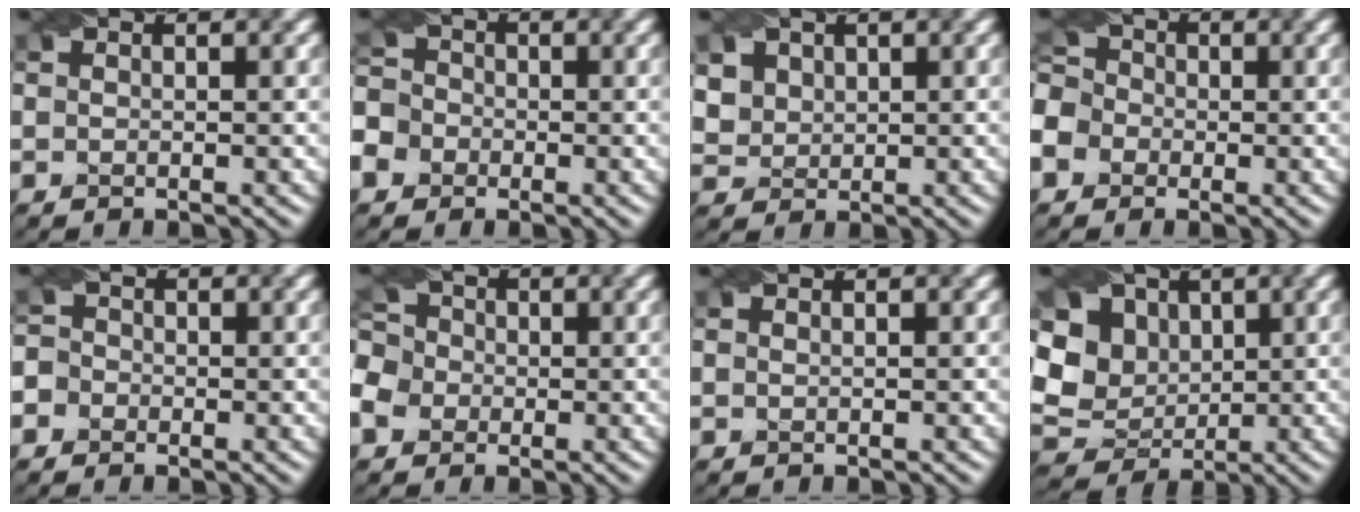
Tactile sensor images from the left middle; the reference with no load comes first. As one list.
[{"total": 7.3, "force": [-3.8, 5.7, 2.3], "torque": [-0.064, -0.006, -0.090]}, {"total": 5.0, "force": [2.1, 4.0, 2.2], "torque": [-0.071, 0.016, 0.038]}, {"total": 7.6, "force": [-3.2, 6.2, 3.0], "torque": [-0.074, -0.001, -0.077]}, {"total": 3.4, "force": [-1.4, 3.0, 0.7], "torque": [0.005, 0.017, -0.053]}, {"total": 7.0, "force": [-2.2, 5.9, 3.0], "torque": [-0.073, 0.007, -0.062]}, {"total": 0.0}, {"total": 11.2, "force": [1.6, 9.2, 6.2], "torque": [-0.121, 0.023, -0.002]}]